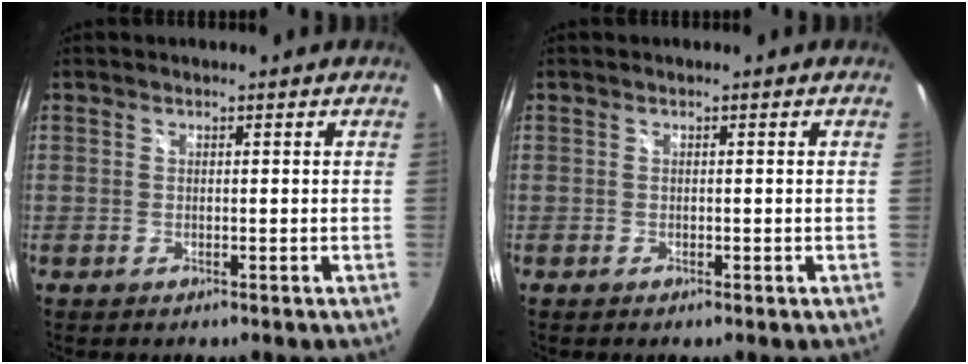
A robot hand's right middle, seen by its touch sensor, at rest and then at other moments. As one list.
[{"total": 0.0}]